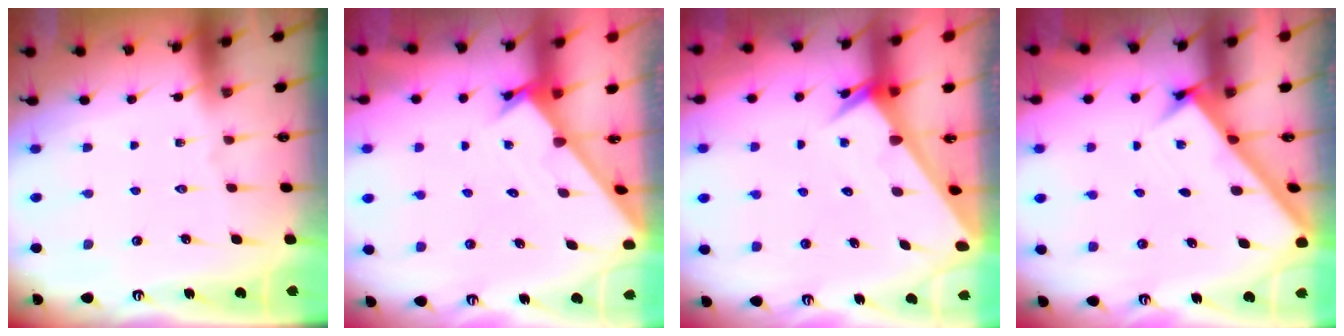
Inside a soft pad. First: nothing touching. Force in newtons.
{"total": 1.5, "press": 1.5, "slide": 0.1}
{"total": 2.9, "press": 2.9, "slide": 0.0}
{"total": 2.7, "press": 2.7, "slide": 0.3}